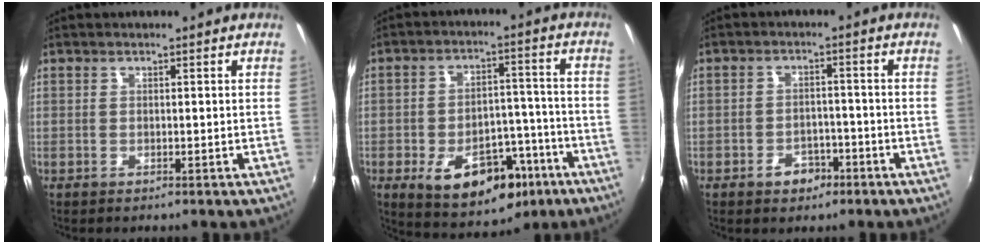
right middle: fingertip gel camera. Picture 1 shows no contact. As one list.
[{"total": 16.0, "force": [-8.2, 9.2, 10.2], "torque": [-0.172, 0.012, -0.104]}, {"total": 4.6, "force": [-2.8, 3.1, 1.9], "torque": [-0.042, 0.004, -0.033]}]